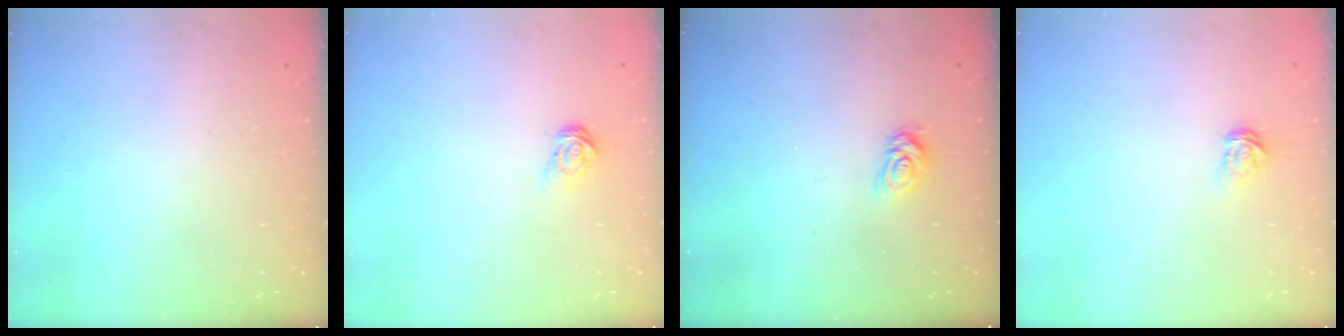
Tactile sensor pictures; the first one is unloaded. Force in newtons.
{"total": 4.6, "press": 4.6, "slide": 0.4}
{"total": 5.7, "press": 5.7, "slide": 0.6}
{"total": 3.5, "press": 3.5, "slide": 0.3}